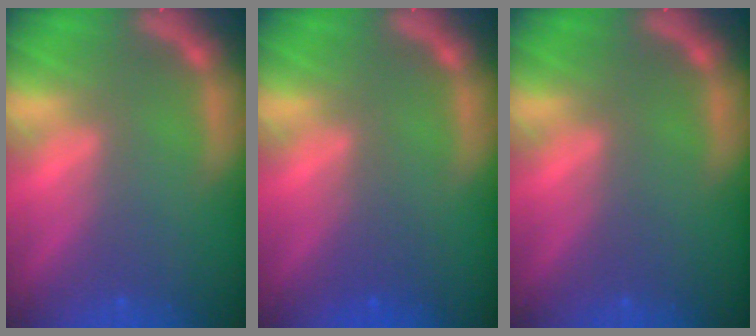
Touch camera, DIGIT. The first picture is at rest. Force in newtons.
{"total": 1.5}
{"total": 0.0}